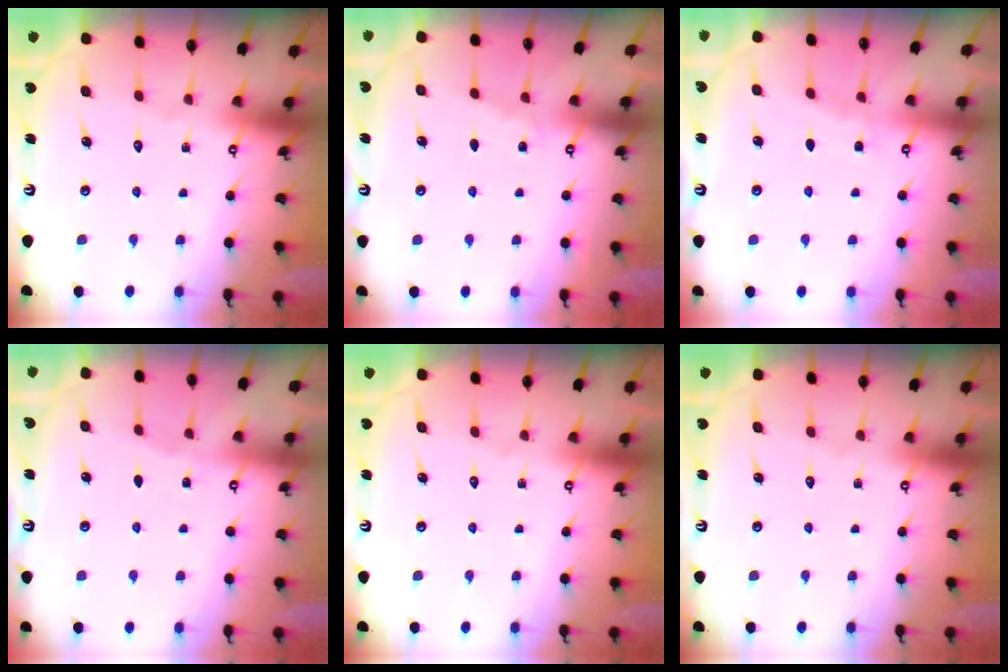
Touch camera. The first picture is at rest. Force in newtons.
{"total": 3.4, "press": 3.4, "slide": 0.6}
{"total": 4.0, "press": 4.0, "slide": 0.5}
{"total": 1.9, "press": 1.9, "slide": 0.3}
{"total": 0.0}
{"total": 0.0}